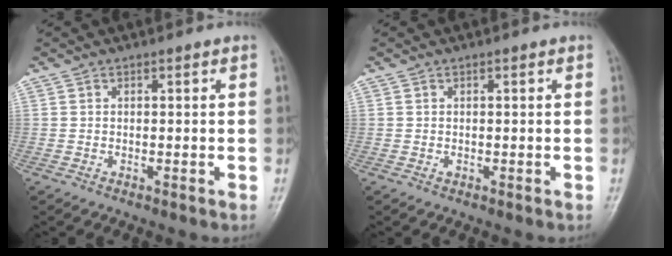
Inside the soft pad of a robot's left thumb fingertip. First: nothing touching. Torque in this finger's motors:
{"motor_torque": [-0.30, 0.36, 0.25, 0.11, 0.00]}